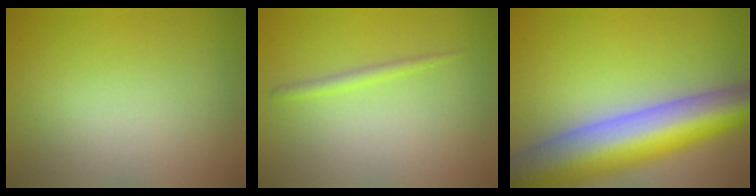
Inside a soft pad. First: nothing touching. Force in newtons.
{"total": 1.0, "press": 1.0, "slide": 0.1}
{"total": 11.8, "press": 11.7, "slide": 0.4}